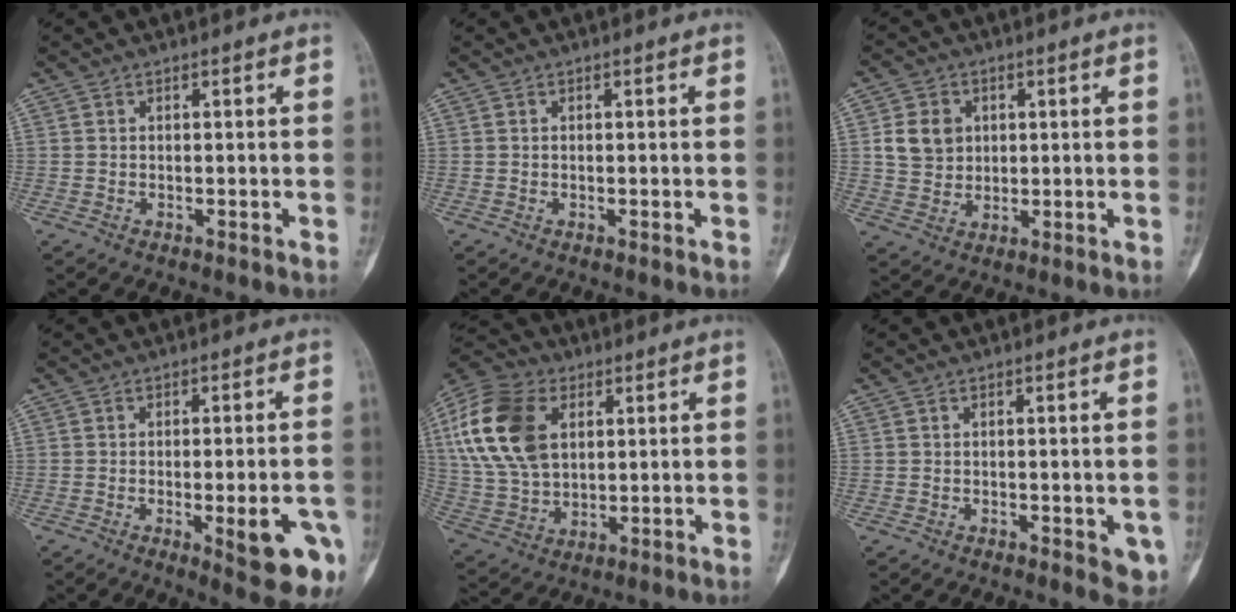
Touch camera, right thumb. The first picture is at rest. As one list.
[{"total": 0.0}, {"total": 7.2, "force": [1.7, 6.2, 3.4], "torque": [-0.040, -0.005, 0.035]}, {"total": 11.8, "force": [-3.9, 3.4, 10.6], "torque": [-0.115, 0.002, -0.037]}, {"total": 18.4, "force": [5.2, 12.1, 12.8], "torque": [-0.254, -0.001, 0.097]}, {"total": 4.1, "force": [-1.3, 1.9, 3.4], "torque": [-0.011, -0.003, -0.014]}]